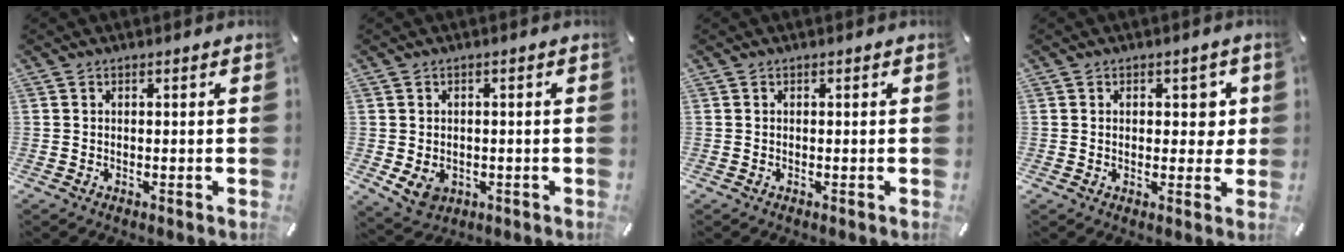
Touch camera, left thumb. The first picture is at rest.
{"total": 4.8, "force": [-0.8, 4.1, 2.4], "torque": [-0.043, -0.004, -0.015]}
{"total": 0.0}
{"total": 5.1, "force": [1.0, 3.3, 3.7], "torque": [-0.037, -0.005, 0.007]}